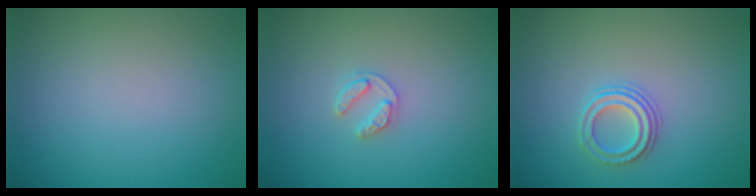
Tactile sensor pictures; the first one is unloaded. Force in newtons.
{"total": 1.6, "press": 1.6, "slide": 0.3}
{"total": 2.4, "press": 2.2, "slide": 0.8}